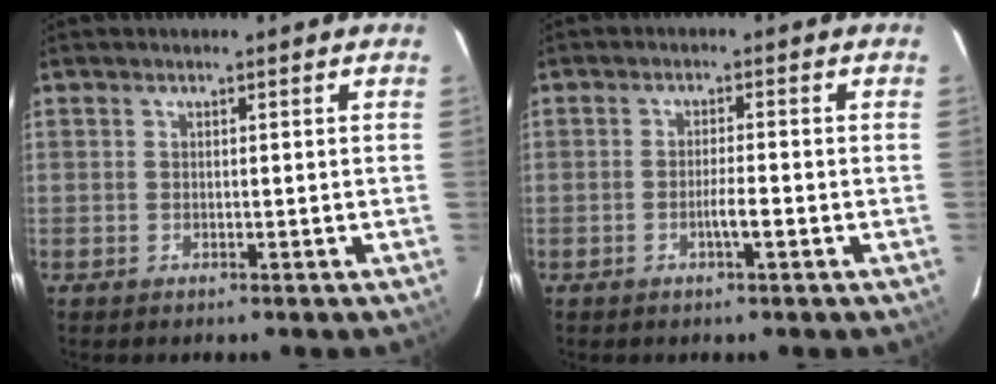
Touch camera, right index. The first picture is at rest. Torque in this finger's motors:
{"motor_torque": [0.33, -0.19, 0.19, 0.05]}